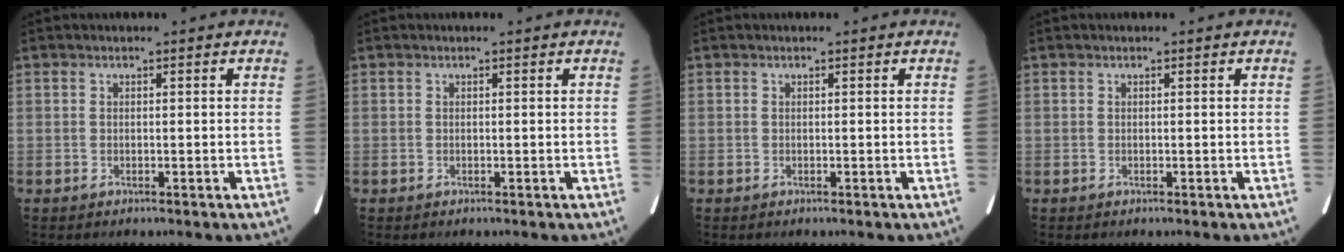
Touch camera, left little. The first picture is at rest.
{"total": 0.0}
{"total": 0.0}
{"total": 0.0}